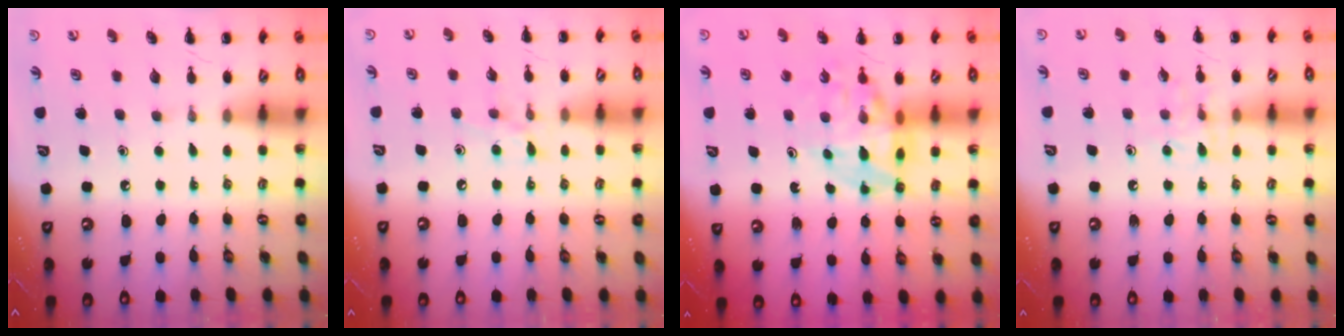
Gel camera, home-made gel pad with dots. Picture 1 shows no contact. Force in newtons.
{"total": 6.9, "press": 6.7, "slide": 1.4}
{"total": 11.7, "press": 11.3, "slide": 3.1}
{"total": 6.5, "press": 6.4, "slide": 0.7}